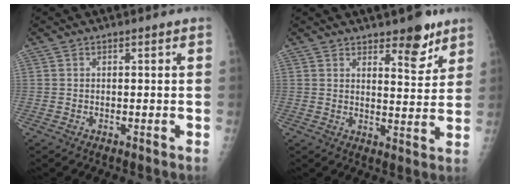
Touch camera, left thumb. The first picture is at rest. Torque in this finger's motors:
{"motor_torque": [0.02, 0.12, -0.17, 0.00, 0.04]}